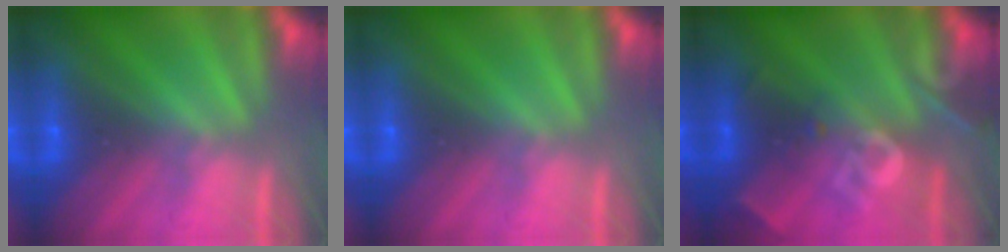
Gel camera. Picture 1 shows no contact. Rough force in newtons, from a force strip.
{"total": 0.0}
{"total": 2.5}